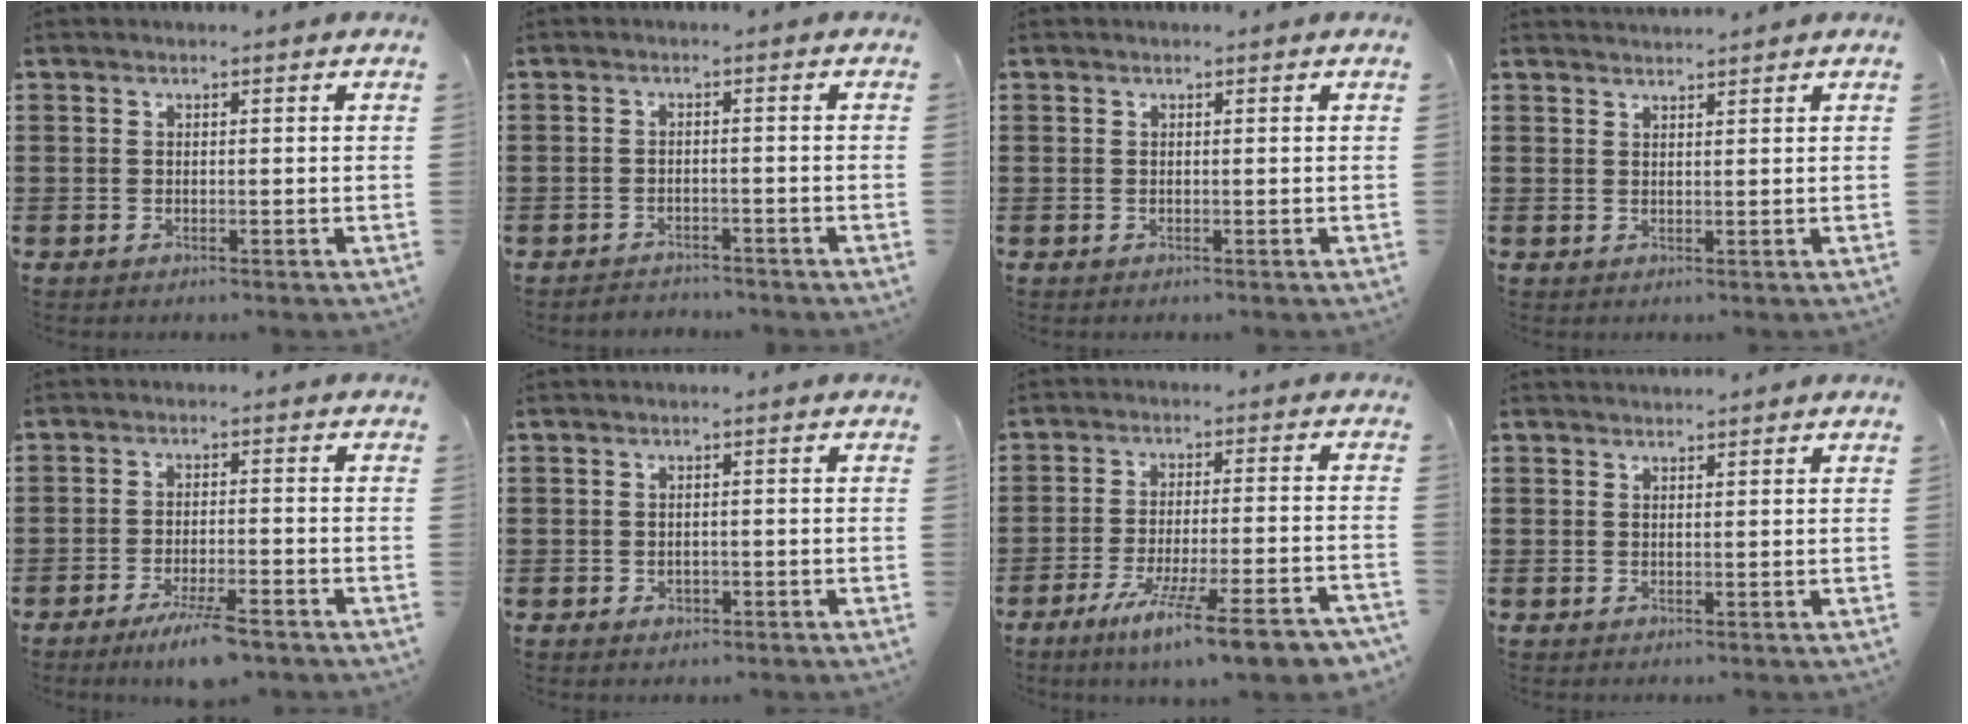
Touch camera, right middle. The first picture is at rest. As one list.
[{"total": 2.0, "force": [-2.0, 0.3, -0.2], "torque": [-0.003, -0.001, -0.044]}, {"total": 0.0}, {"total": 1.4, "force": [1.4, -0.1, -0.1], "torque": [-0.002, 0.000, 0.028]}, {"total": 5.8, "force": [-4.2, 0.7, 3.9], "torque": [-0.071, -0.008, -0.075]}, {"total": 1.0, "force": [-0.4, 0.7, 0.5], "torque": [-0.012, -0.001, -0.008]}, {"total": 10.2, "force": [-7.5, 0.3, 6.9], "torque": [-0.115, -0.004, -0.138]}, {"total": 0.9, "force": [0.9, 0.0, -0.1], "torque": [0.000, -0.003, 0.017]}]